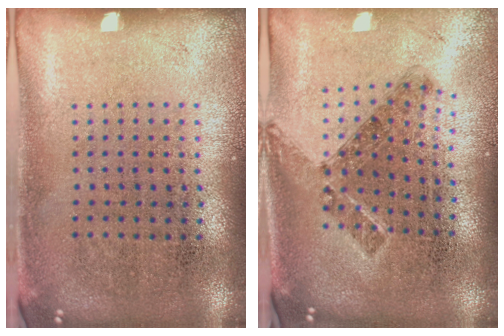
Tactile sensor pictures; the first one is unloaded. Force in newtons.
{"total": 0.8, "press": 0.7, "slide": 0.4}